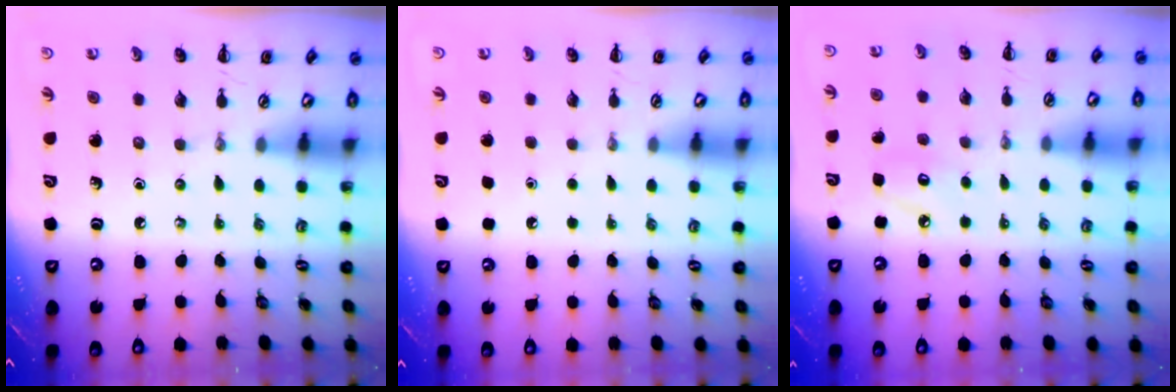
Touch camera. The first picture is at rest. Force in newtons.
{"total": 1.6, "press": 1.6, "slide": 0.1}
{"total": 4.5, "press": 4.4, "slide": 1.0}